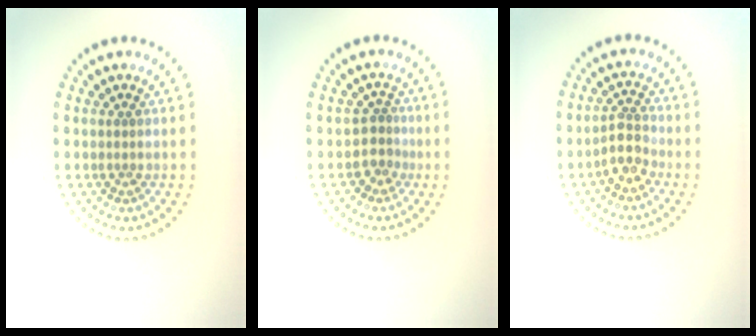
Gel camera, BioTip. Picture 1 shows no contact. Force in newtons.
{"total": 1.9, "press": 1.4, "slide": 1.4}
{"total": 2.4, "press": 2.1, "slide": 1.2}